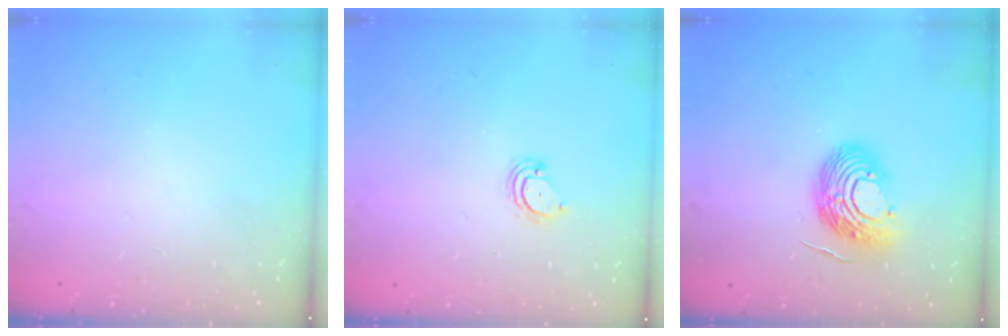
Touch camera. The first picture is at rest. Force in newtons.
{"total": 2.3, "press": 2.3, "slide": 0.2}
{"total": 13.7, "press": 13.7, "slide": 1.6}